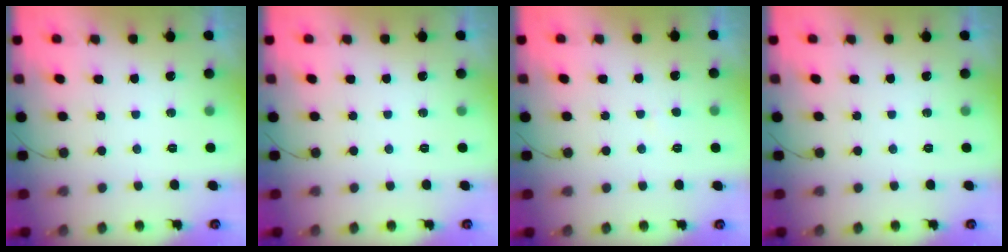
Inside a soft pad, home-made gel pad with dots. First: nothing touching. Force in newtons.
{"total": 0.0}
{"total": 1.6, "press": 1.6, "slide": 0.1}
{"total": 0.0}